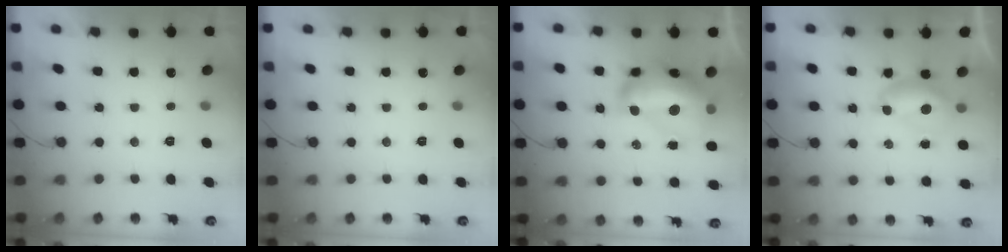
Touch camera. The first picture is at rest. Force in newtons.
{"total": 0.0}
{"total": 21.7, "press": 21.7, "slide": 1.5}
{"total": 7.4, "press": 7.3, "slide": 1.0}